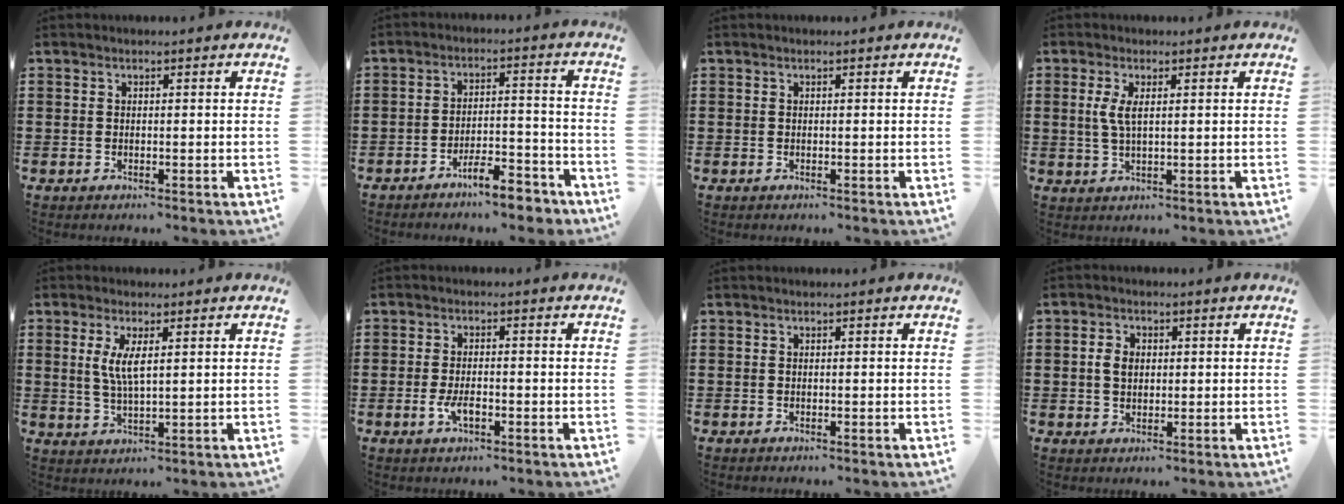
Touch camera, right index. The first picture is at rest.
{"total": 7.1, "force": [-6.1, 1.3, 3.4], "torque": [-0.049, 0.008, -0.110]}
{"total": 0.0}
{"total": 3.3, "force": [0.8, 1.0, 3.1], "torque": [-0.069, 0.003, 0.009]}
{"total": 4.5, "force": [1.3, 1.2, 4.2], "torque": [-0.086, 0.003, 0.020]}
{"total": 3.4, "force": [-1.2, 1.3, 2.9], "torque": [-0.057, -0.001, -0.021]}
{"total": 0.0}
{"total": 2.8, "force": [0.2, 2.0, 1.9], "torque": [-0.042, 0.011, 0.002]}